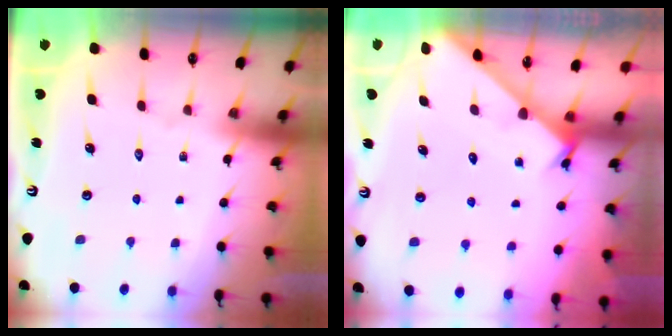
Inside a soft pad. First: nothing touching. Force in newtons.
{"total": 1.2, "press": 1.2, "slide": 0.1}